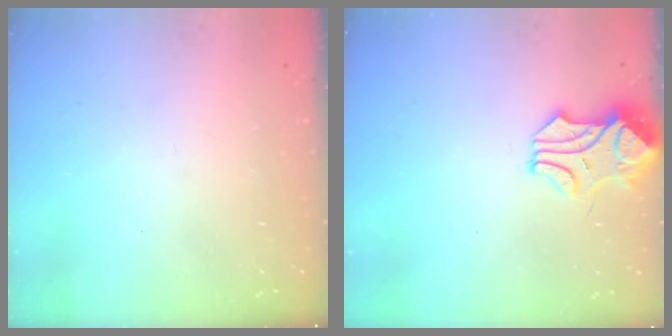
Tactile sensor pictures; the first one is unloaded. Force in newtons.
{"total": 1.1, "press": 0.5, "slide": 1.0}